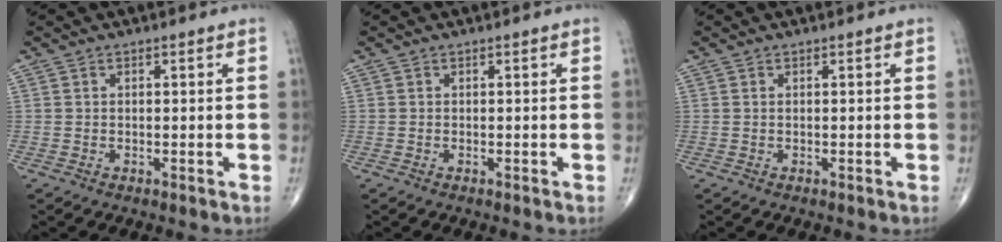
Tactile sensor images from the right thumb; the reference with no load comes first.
{"total": 0.0}
{"total": 0.0}